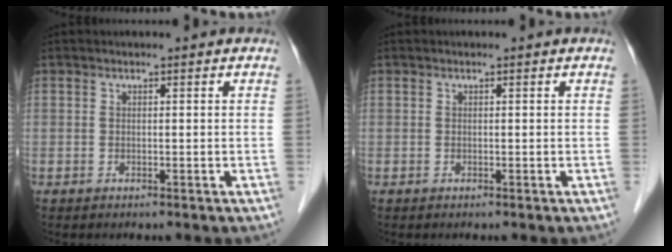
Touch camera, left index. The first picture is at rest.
{"total": 0.0}